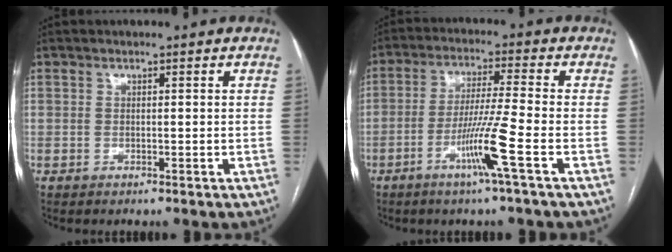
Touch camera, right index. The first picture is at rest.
{"total": 8.3, "force": [-3.7, -1.6, 7.2], "torque": [-0.136, -0.012, -0.074]}